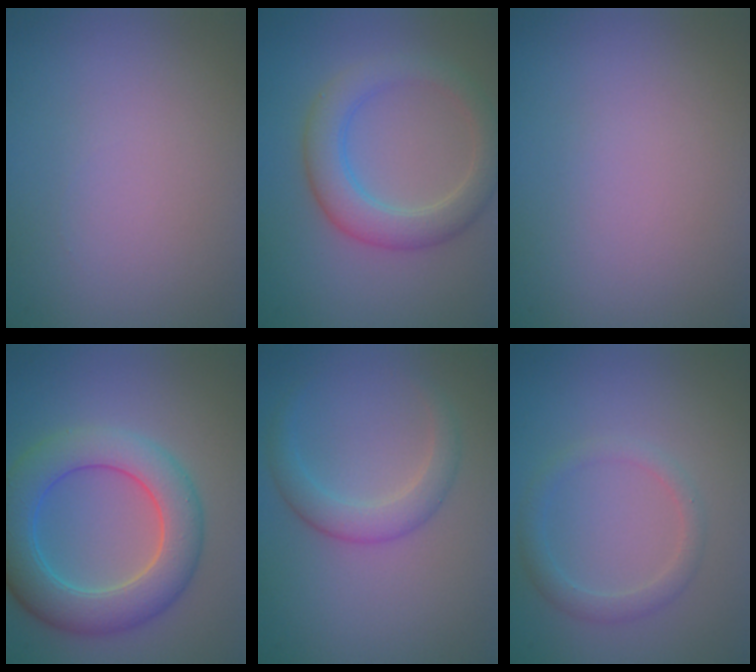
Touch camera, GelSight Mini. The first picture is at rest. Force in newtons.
{"total": 4.4, "press": 4.4, "slide": 0.2}
{"total": 0.0}
{"total": 7.3, "press": 7.3, "slide": 0.4}
{"total": 2.7, "press": 2.7, "slide": 0.1}
{"total": 1.9, "press": 1.9, "slide": 0.1}